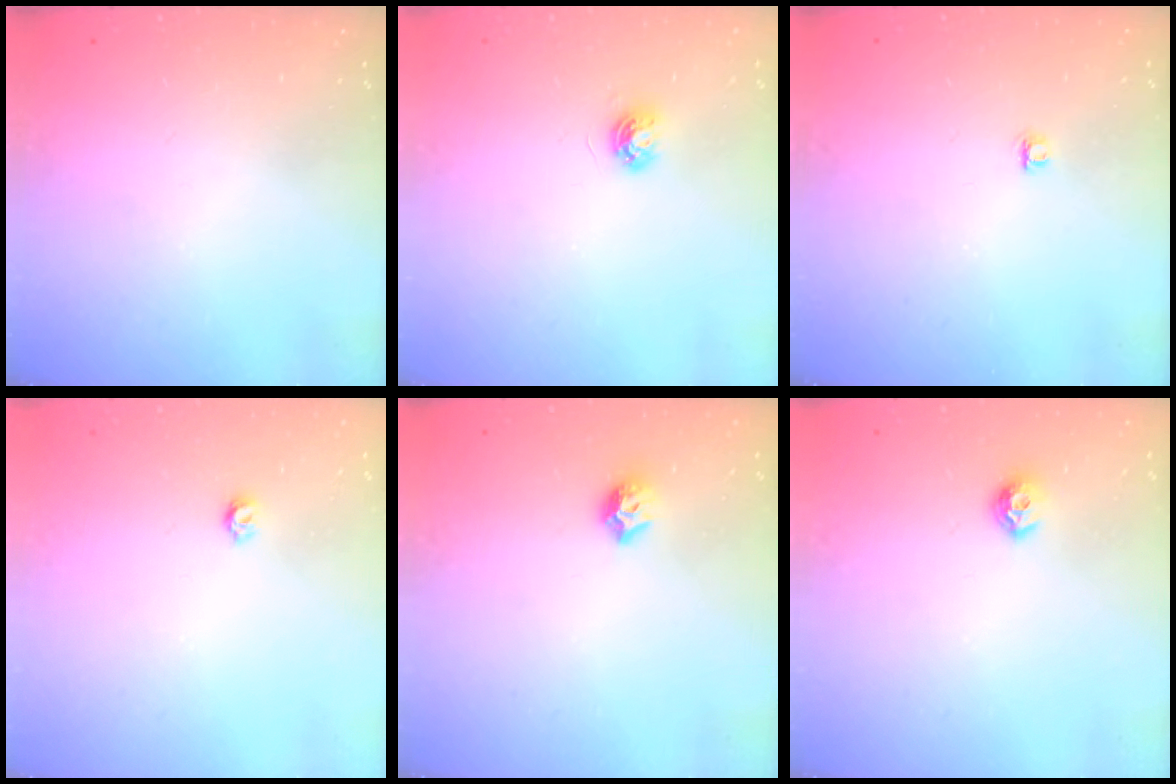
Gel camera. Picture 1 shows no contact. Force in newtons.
{"total": 5.2, "press": 5.1, "slide": 0.6}
{"total": 3.8, "press": 3.8, "slide": 0.5}
{"total": 3.2, "press": 3.2, "slide": 0.3}
{"total": 7.6, "press": 7.6, "slide": 0.7}
{"total": 7.5, "press": 7.4, "slide": 0.7}